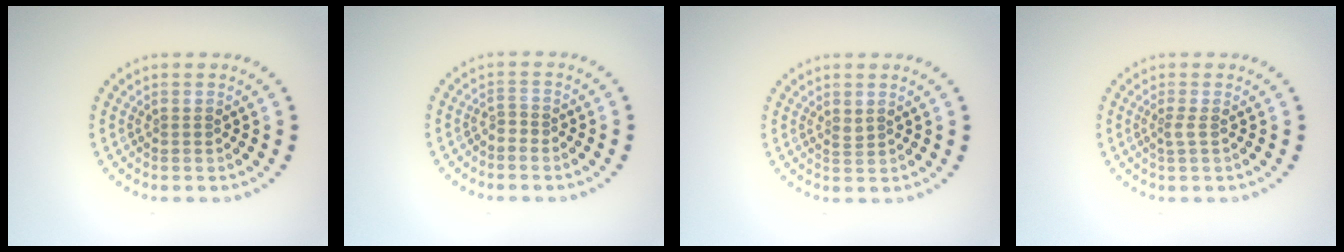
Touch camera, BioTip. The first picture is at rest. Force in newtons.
{"total": 0.7, "press": 0.4, "slide": 0.6}
{"total": 0.6, "press": 0.5, "slide": 0.3}
{"total": 0.9, "press": 0.5, "slide": 0.8}